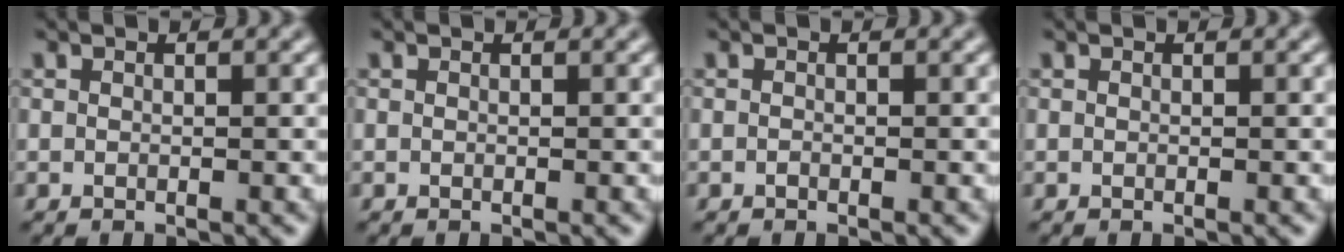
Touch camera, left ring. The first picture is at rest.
{"total": 0.0}
{"total": 0.0}
{"total": 0.0}